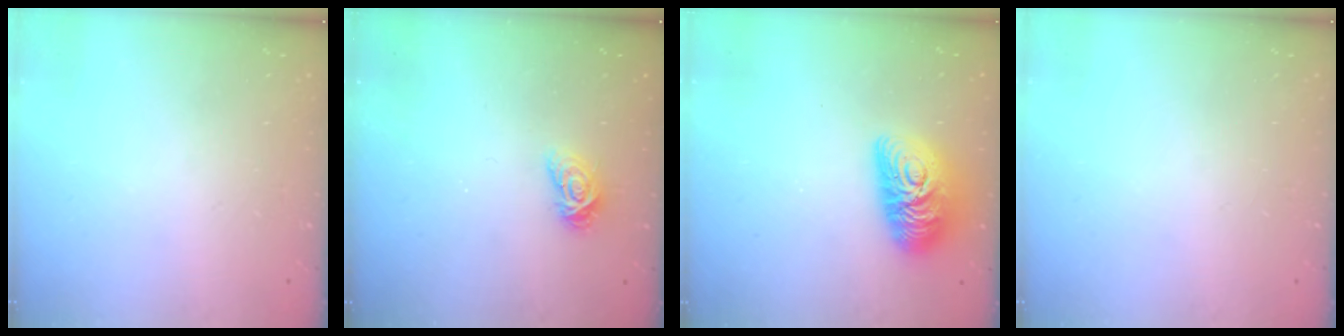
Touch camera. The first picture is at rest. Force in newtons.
{"total": 5.6, "press": 5.6, "slide": 0.1}
{"total": 13.8, "press": 13.8, "slide": 1.3}
{"total": 0.0}